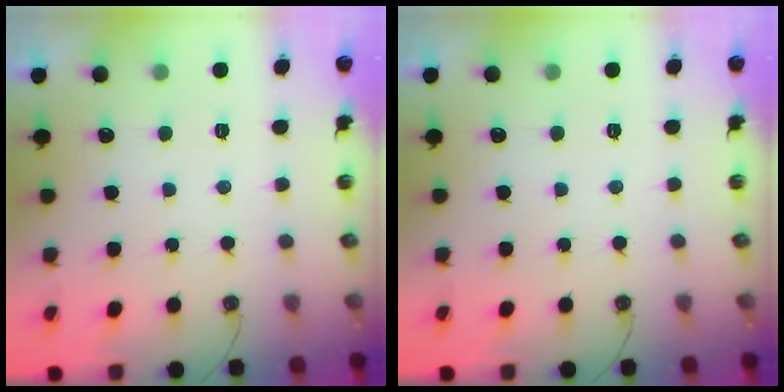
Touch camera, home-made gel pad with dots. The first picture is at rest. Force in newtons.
{"total": 0.0}